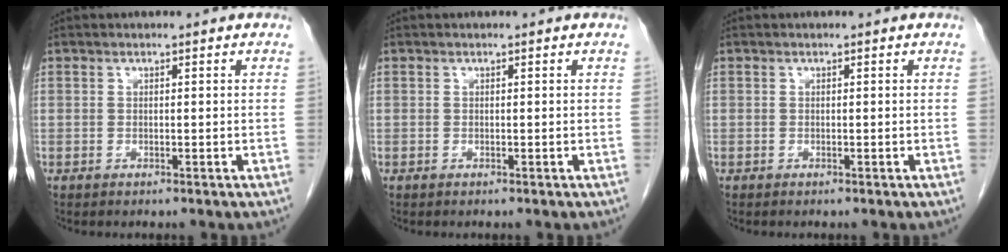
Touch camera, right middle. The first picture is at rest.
{"total": 0.0}
{"total": 0.0}